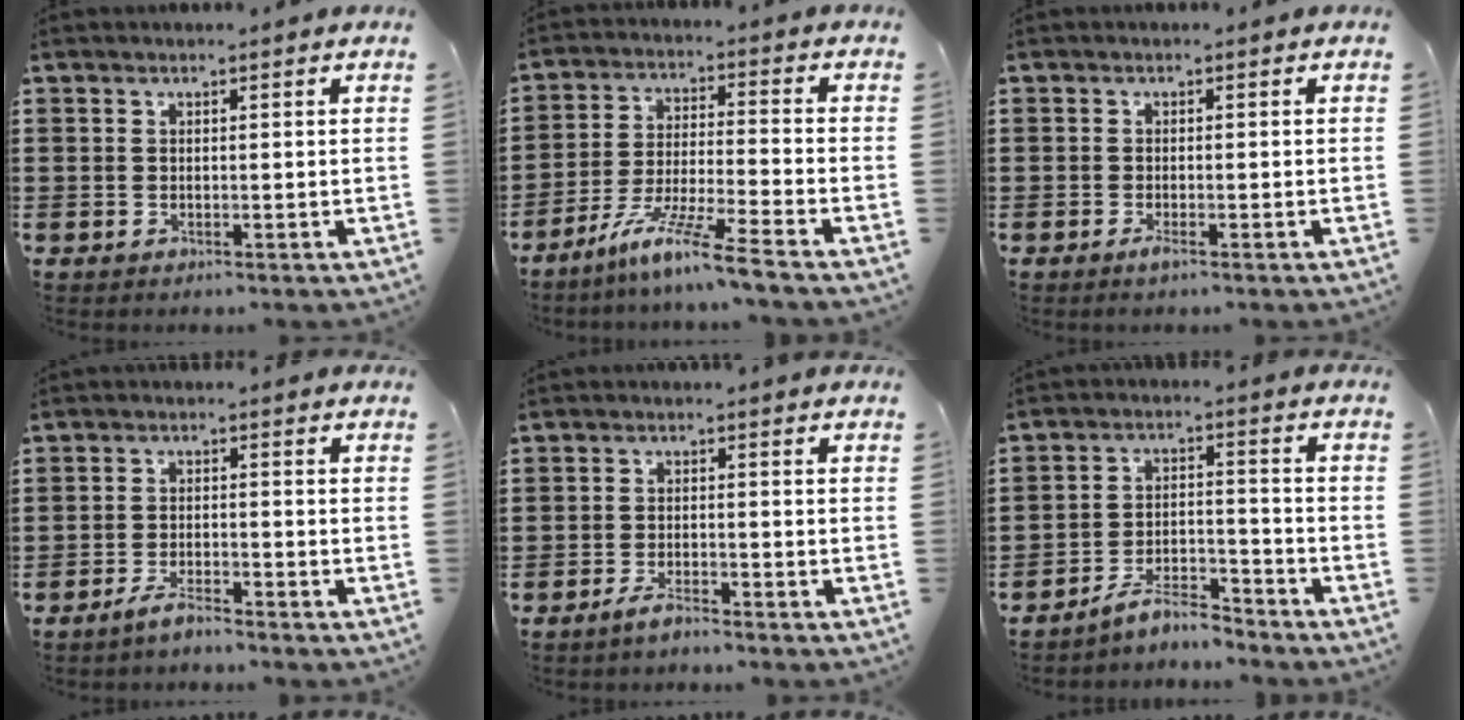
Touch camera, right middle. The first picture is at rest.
{"total": 9.1, "force": [-7.5, -0.7, 5.2], "torque": [-0.106, -0.011, -0.148]}
{"total": 1.4, "force": [-0.6, 0.2, 1.2], "torque": [-0.023, -0.006, -0.008]}
{"total": 2.9, "force": [-2.5, 0.3, 1.4], "torque": [-0.030, 0.004, -0.049]}
{"total": 2.4, "force": [-2.0, 0.3, 1.3], "torque": [-0.030, 0.002, -0.040]}
{"total": 6.4, "force": [-6.0, 1.1, 2.0], "torque": [-0.042, 0.005, -0.117]}